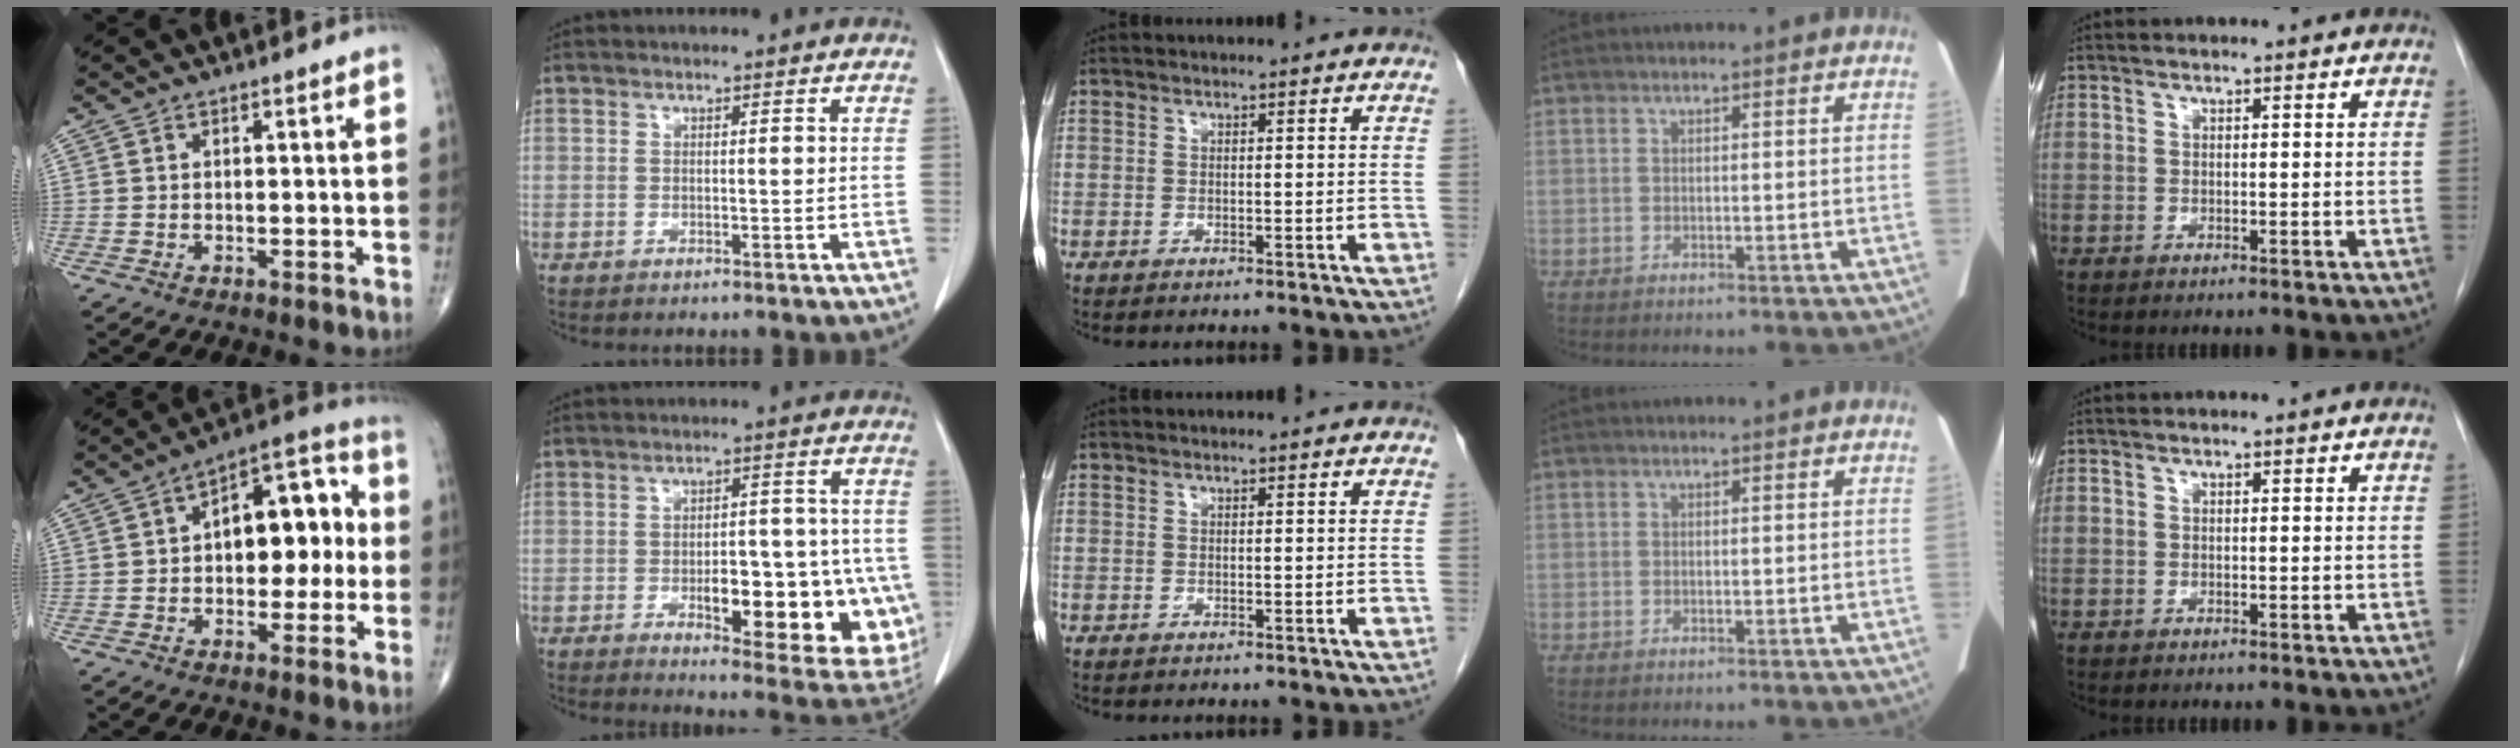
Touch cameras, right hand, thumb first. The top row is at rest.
{"thumb": {"total": 14.2, "force": [0.7, 8.0, 11.7], "torque": [-0.125, 0.042, 0.002]}, "index": {"total": 17.3, "force": [-4.7, 6.1, 15.5], "torque": [-0.122, 0.018, -0.037]}}